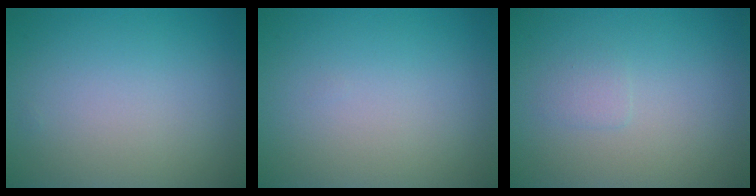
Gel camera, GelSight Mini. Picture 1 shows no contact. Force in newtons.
{"total": 0.0}
{"total": 0.8, "press": 0.8, "slide": 0.0}